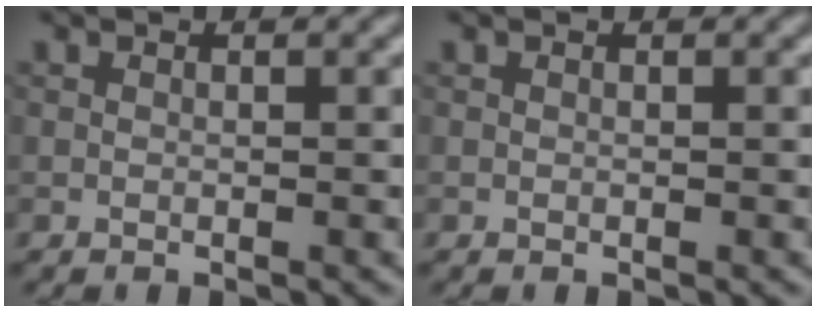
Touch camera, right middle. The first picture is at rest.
{"total": 0.0}